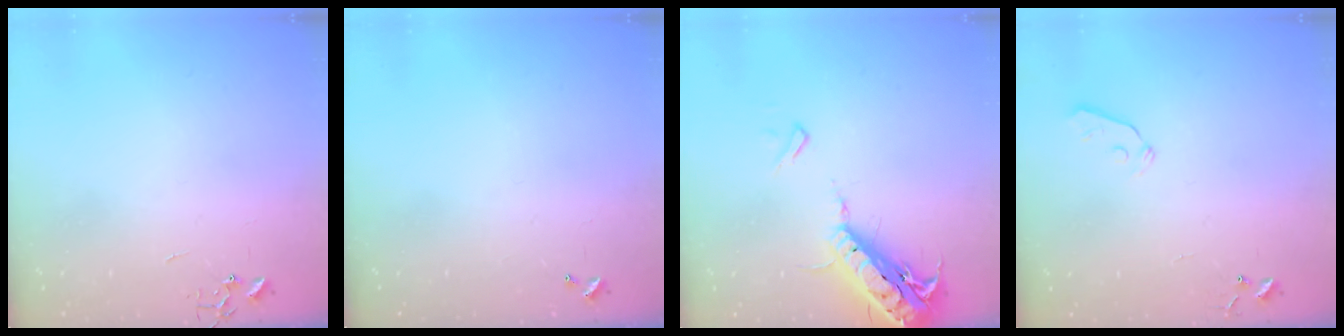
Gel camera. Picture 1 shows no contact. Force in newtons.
{"total": 0.0}
{"total": 19.4, "press": 19.0, "slide": 4.2}
{"total": 3.7, "press": 3.6, "slide": 0.7}